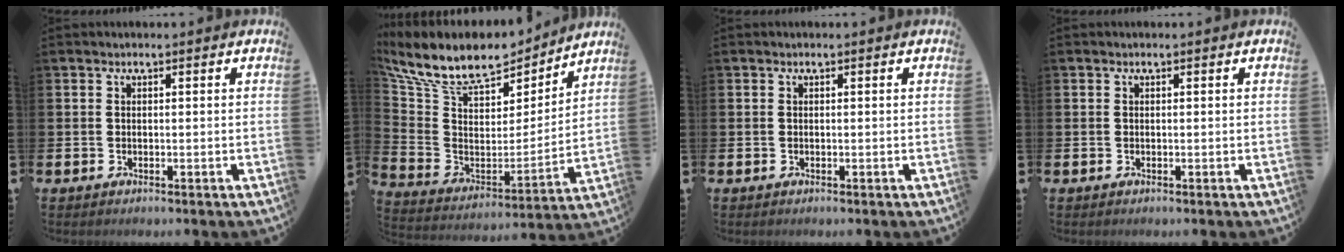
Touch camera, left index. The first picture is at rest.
{"total": 11.4, "force": [9.6, 4.4, 4.5], "torque": [-0.133, -0.057, 0.169]}
{"total": 0.0}
{"total": 0.0}